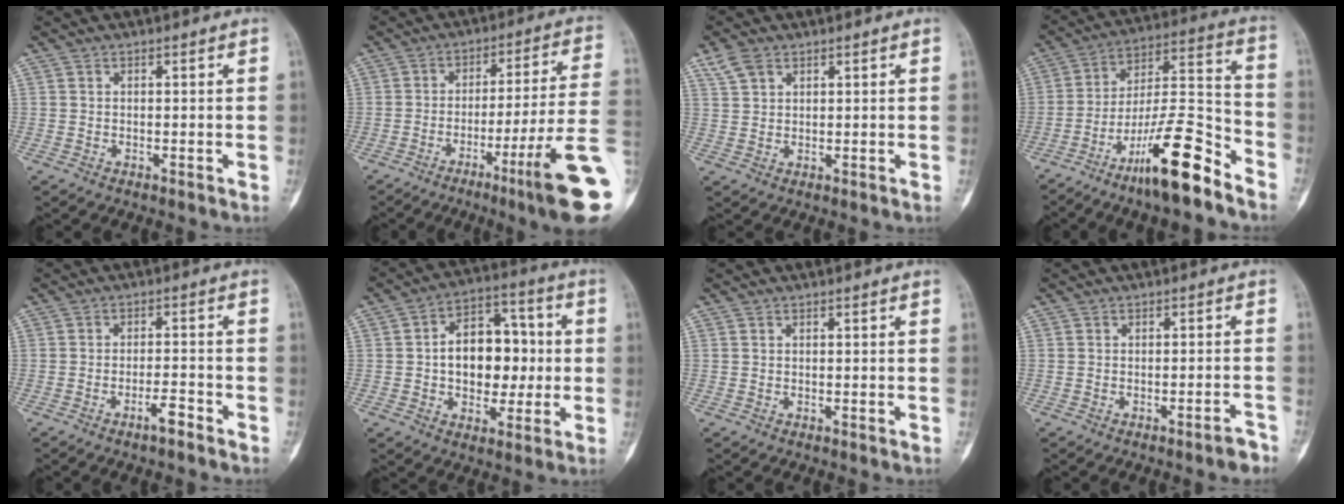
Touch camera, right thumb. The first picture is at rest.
{"total": 17.5, "force": [-7.3, 0.0, 15.9], "torque": [-0.201, 0.024, -0.110]}
{"total": 3.9, "force": [2.4, 2.3, 1.9], "torque": [-0.036, 0.001, 0.055]}
{"total": 17.7, "force": [-11.6, 3.7, 12.9], "torque": [-0.222, 0.090, -0.197]}
{"total": 3.4, "force": [-2.5, 0.7, 2.3], "torque": [-0.040, 0.017, -0.043]}
{"total": 15.1, "force": [0.1, 10.2, 11.1], "torque": [-0.119, 0.033, 0.003]}
{"total": 0.0}
{"total": 2.6, "force": [-2.0, 0.4, 1.5], "torque": [-0.021, 0.018, -0.025]}